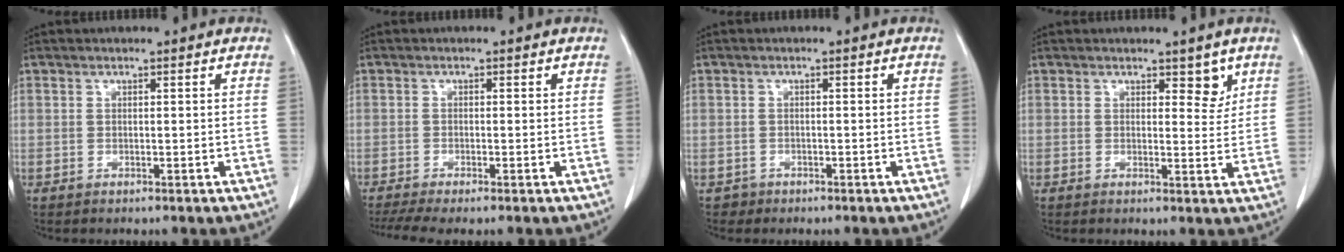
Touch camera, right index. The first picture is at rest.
{"total": 4.3, "force": [-3.3, 0.3, 2.8], "torque": [-0.052, -0.006, -0.057]}
{"total": 1.3, "force": [-0.8, 1.0, -0.3], "torque": [0.000, 0.006, -0.016]}
{"total": 3.0, "force": [1.9, 1.5, 1.7], "torque": [-0.013, -0.009, 0.026]}